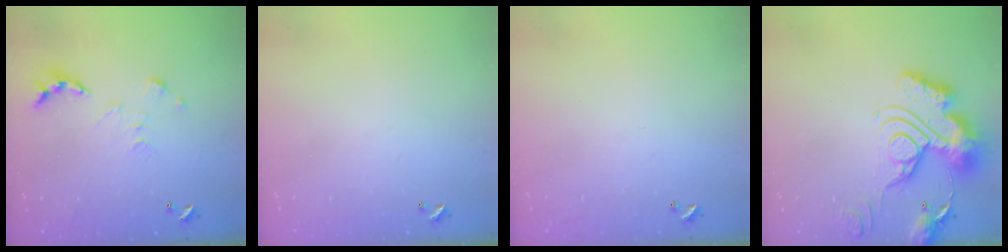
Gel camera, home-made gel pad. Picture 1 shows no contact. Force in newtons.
{"total": 0.0}
{"total": 0.0}
{"total": 21.4, "press": 21.3, "slide": 2.0}